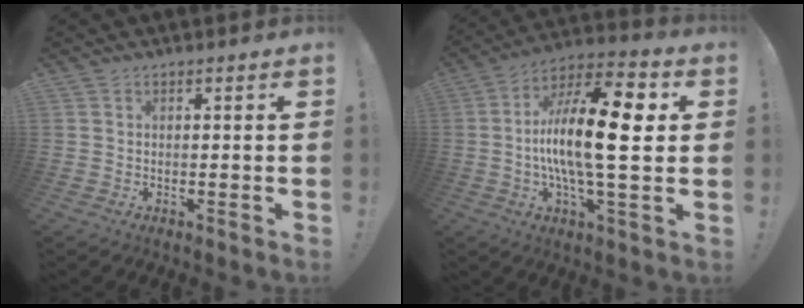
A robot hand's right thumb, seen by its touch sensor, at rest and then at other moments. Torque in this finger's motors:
{"motor_torque": [2.63, 2.38, 1.77, -1.00, 0.23]}